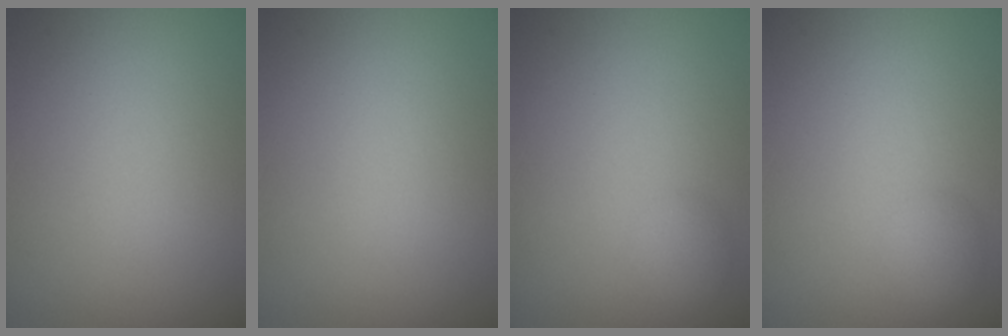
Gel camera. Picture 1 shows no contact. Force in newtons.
{"total": 0.0}
{"total": 1.4, "press": 1.4, "slide": 0.0}
{"total": 1.5, "press": 1.5, "slide": 0.0}